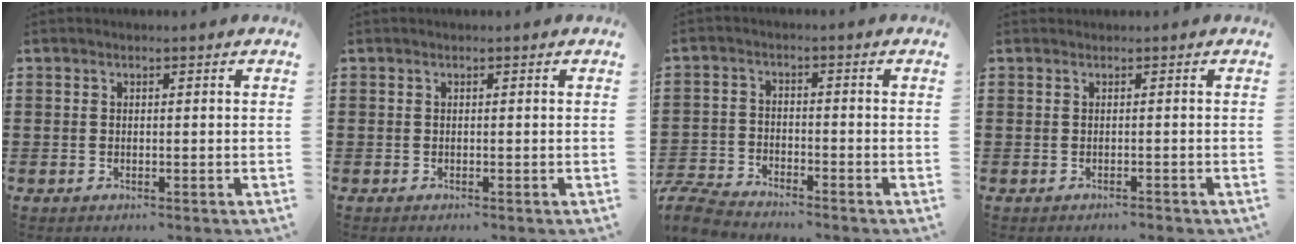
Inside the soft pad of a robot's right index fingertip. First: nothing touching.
{"total": 0.0}
{"total": 5.0, "force": [-4.9, 0.7, 0.8], "torque": [-0.041, -0.004, -0.106]}
{"total": 0.0}